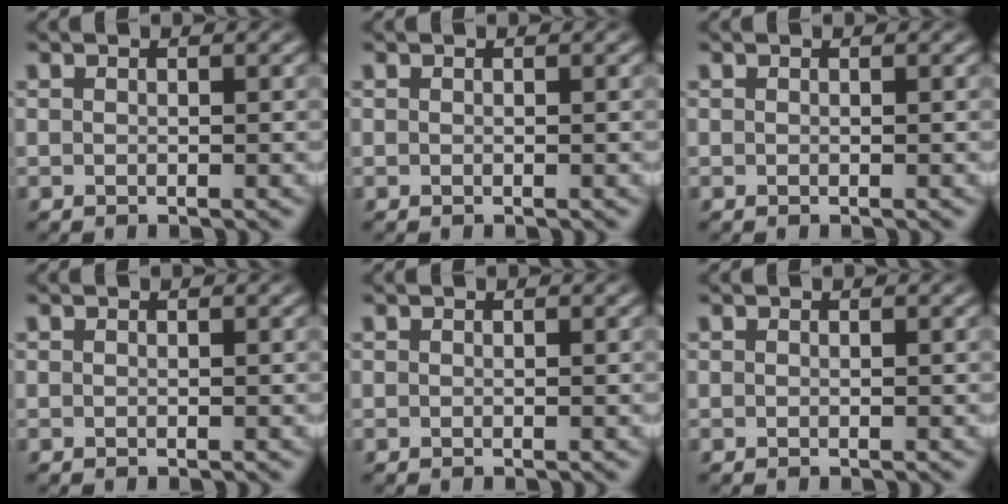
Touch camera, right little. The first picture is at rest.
{"total": 0.0}
{"total": 0.0}
{"total": 0.0}
{"total": 0.0}
{"total": 0.0}